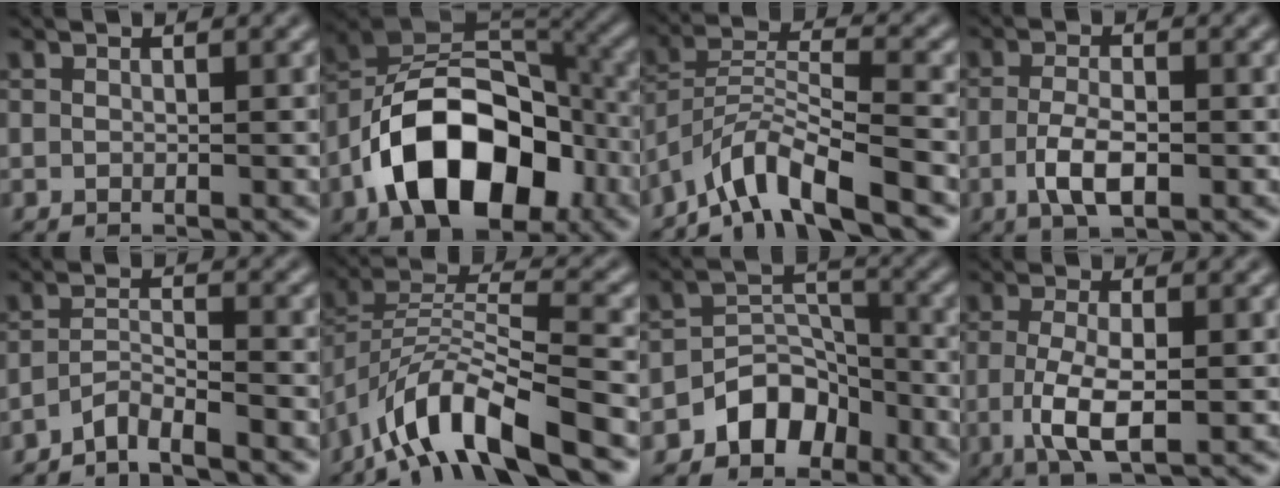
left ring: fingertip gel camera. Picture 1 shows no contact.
{"total": 12.8, "force": [-5.4, 7.6, 8.8], "torque": [-0.144, 0.001, -0.100]}
{"total": 7.2, "force": [-5.7, 1.3, 4.3], "torque": [-0.072, 0.004, -0.112]}
{"total": 3.6, "force": [-1.1, 1.6, 3.1], "torque": [-0.066, -0.006, -0.022]}
{"total": 2.8, "force": [-2.6, 0.2, 1.2], "torque": [-0.022, 0.004, -0.056]}
{"total": 9.5, "force": [-6.4, 2.3, 6.6], "torque": [-0.113, 0.007, -0.126]}
{"total": 4.7, "force": [-2.9, 3.2, 1.8], "torque": [-0.017, 0.009, -0.052]}
{"total": 4.7, "force": [-0.9, 1.7, 4.3], "torque": [-0.097, -0.009, -0.018]}